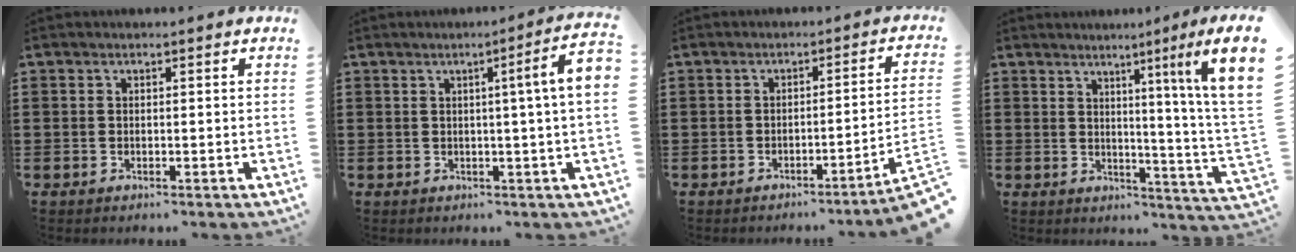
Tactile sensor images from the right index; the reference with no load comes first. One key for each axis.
{"total": 5.4, "fx": 0.7, "fy": -0.6, "fz": 5.3, "tx": -0.081, "ty": -0.014, "tz": 0.004}
{"total": 3.1, "fx": -2.2, "fy": -0.8, "fz": 2.1, "tx": -0.039, "ty": -0.013, "tz": -0.045}
{"total": 6.6, "fx": 3.2, "fy": -0.1, "fz": 5.8, "tx": -0.110, "ty": -0.026, "tz": 0.042}